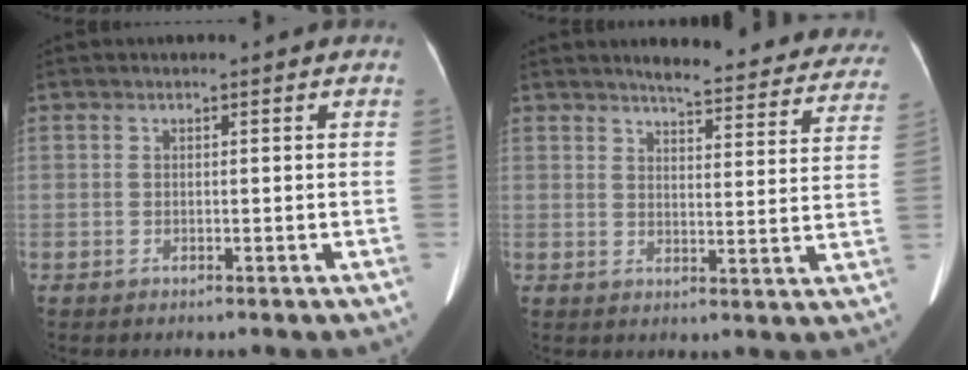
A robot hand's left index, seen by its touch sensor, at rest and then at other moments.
{"total": 17.9, "force": [16.5, 3.3, 6.0], "torque": [-0.049, -0.042, 0.176]}